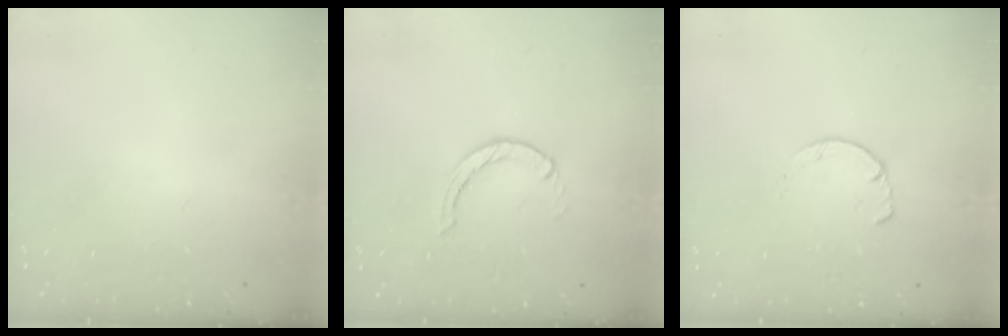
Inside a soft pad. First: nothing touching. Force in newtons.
{"total": 0.0}
{"total": 1.4, "press": 1.4, "slide": 0.3}